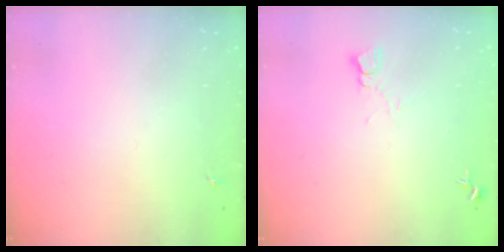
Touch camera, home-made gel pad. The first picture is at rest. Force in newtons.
{"total": 4.3, "press": 4.3, "slide": 0.4}